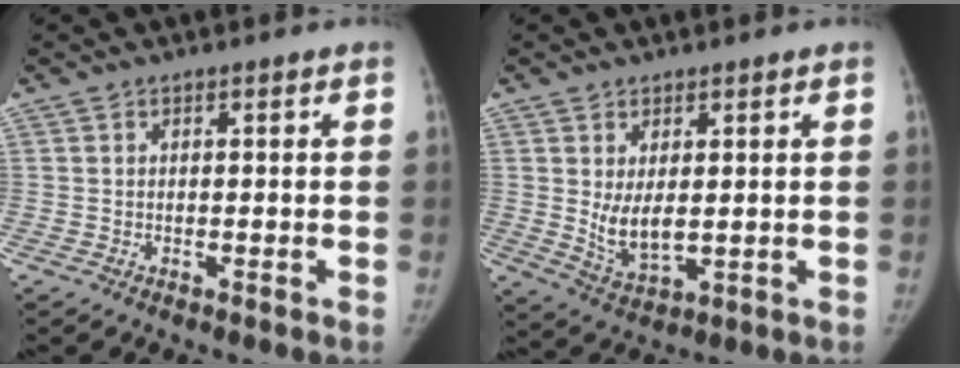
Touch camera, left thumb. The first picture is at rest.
{"total": 6.5, "force": [0.6, 3.4, 5.5], "torque": [-0.089, -0.019, 0.025]}